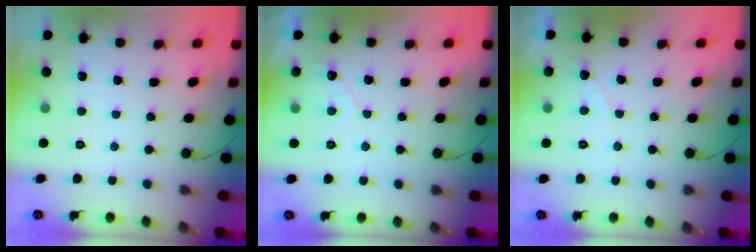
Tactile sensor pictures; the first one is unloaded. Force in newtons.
{"total": 2.5, "press": 2.5, "slide": 0.0}
{"total": 2.7, "press": 2.7, "slide": 0.1}